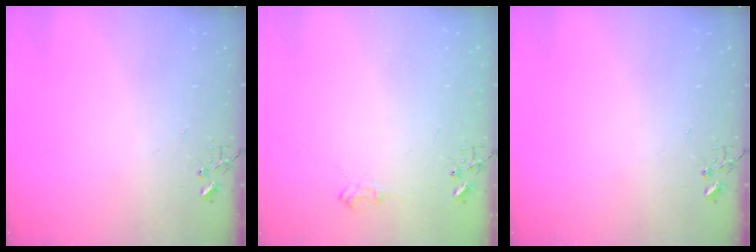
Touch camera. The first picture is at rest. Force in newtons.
{"total": 7.7, "press": 7.7, "slide": 0.8}
{"total": 0.0}